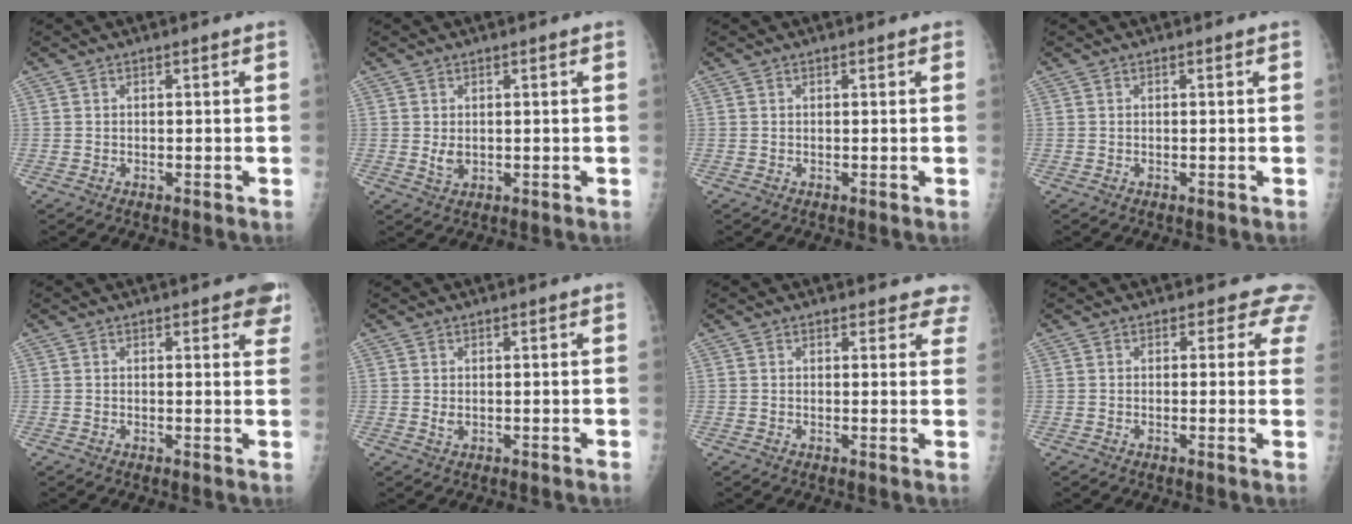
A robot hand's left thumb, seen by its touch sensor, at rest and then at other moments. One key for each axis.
{"total": 2.2, "fx": 0.3, "fy": 1.3, "fz": 1.7, "tx": -0.023, "ty": -0.007, "tz": 0.011}
{"total": 0.7, "fx": 0.4, "fy": 0.3, "fz": 0.5, "tx": -0.005, "ty": 0.000, "tz": 0.003}
{"total": 0.0}
{"total": 5.6, "fx": 3.6, "fy": 2.0, "fz": 3.8, "tx": -0.016, "ty": -0.007, "tz": 0.033}
{"total": 1.3, "fx": 0.3, "fy": 0.6, "fz": 1.1, "tx": -0.019, "ty": 0.001, "tz": 0.010}
{"total": 5.4, "fx": 5.0, "fy": 2.1, "fz": 0.7, "tx": 0.040, "ty": -0.019, "tz": 0.033}
{"total": 4.1, "fx": 3.2, "fy": 2.4, "fz": 0.8, "tx": 0.025, "ty": -0.015, "tz": 0.015}